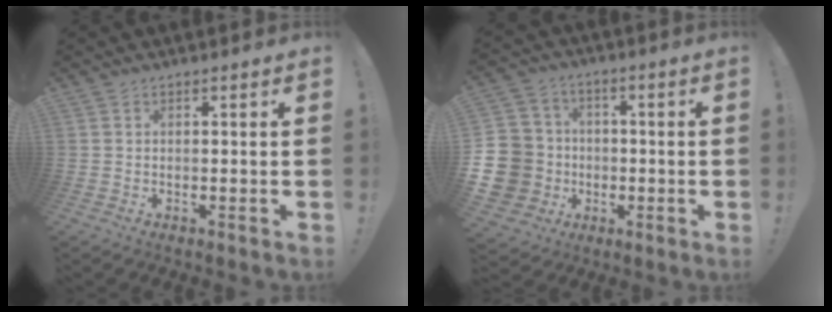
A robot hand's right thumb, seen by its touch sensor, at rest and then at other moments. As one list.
[{"total": 14.4, "force": [-3.1, 13.3, 4.8], "torque": [-0.105, 0.032, -0.035]}]